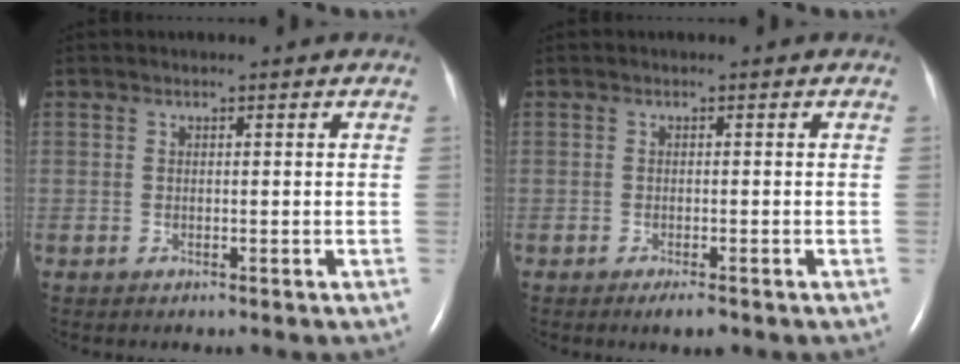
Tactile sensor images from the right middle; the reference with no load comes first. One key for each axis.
{"total": 2.1, "fx": -1.4, "fy": 0.4, "fz": 1.5, "tx": -0.022, "ty": -0.004, "tz": -0.019}